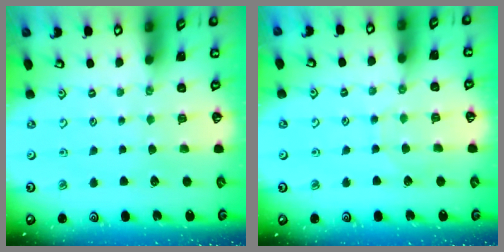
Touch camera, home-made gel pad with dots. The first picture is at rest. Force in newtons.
{"total": 2.6, "press": 2.6, "slide": 0.3}